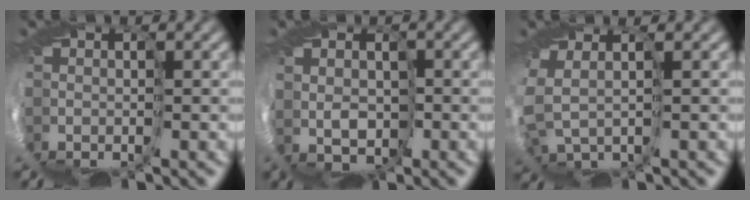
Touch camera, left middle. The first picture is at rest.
{"total": 2.1, "force": [1.9, 0.8, -0.1], "torque": [-0.005, 0.003, 0.032]}
{"total": 1.9, "force": [1.9, -0.1, 0.2], "torque": [-0.024, -0.011, 0.038]}